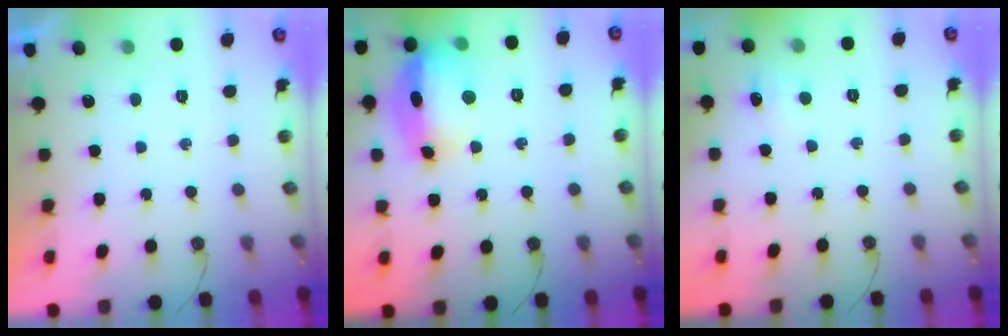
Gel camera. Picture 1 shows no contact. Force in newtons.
{"total": 19.3, "press": 18.5, "slide": 5.4}
{"total": 4.1, "press": 4.0, "slide": 0.5}